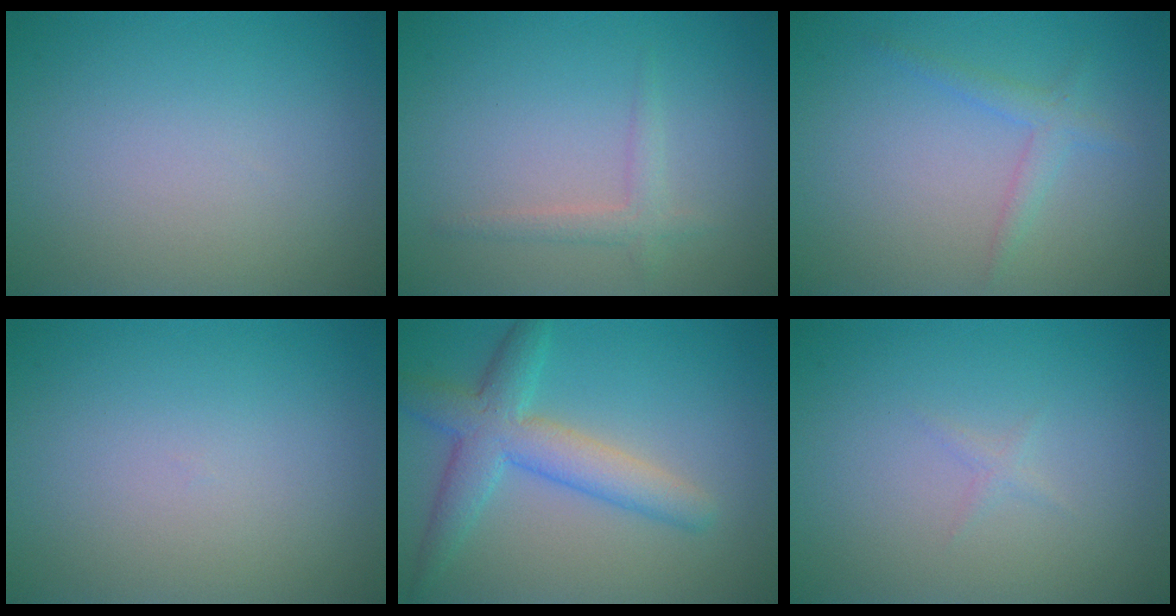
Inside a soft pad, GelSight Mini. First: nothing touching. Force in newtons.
{"total": 1.6, "press": 1.6, "slide": 0.1}
{"total": 1.6, "press": 1.6, "slide": 0.2}
{"total": 0.0}
{"total": 5.1, "press": 5.1, "slide": 0.1}
{"total": 0.6, "press": 0.6, "slide": 0.0}